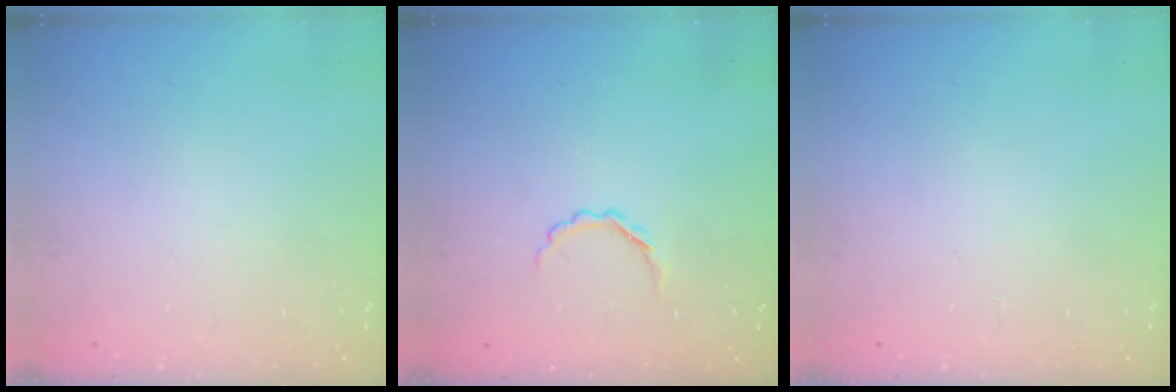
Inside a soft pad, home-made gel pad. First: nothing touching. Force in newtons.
{"total": 3.5, "press": 3.4, "slide": 0.9}
{"total": 0.0}